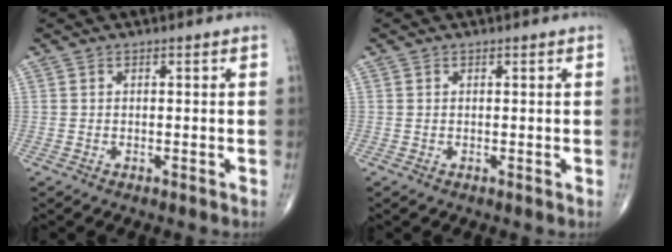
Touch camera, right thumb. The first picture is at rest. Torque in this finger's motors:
{"motor_torque": [0.82, 1.09, -0.19, -0.01, 0.00]}